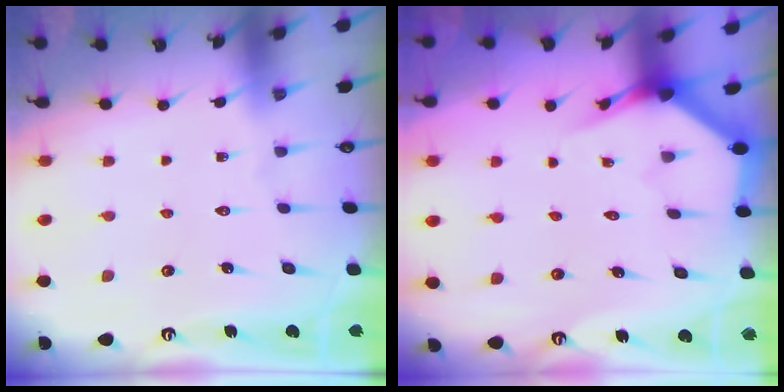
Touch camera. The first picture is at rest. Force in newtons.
{"total": 3.7, "press": 3.7, "slide": 0.4}